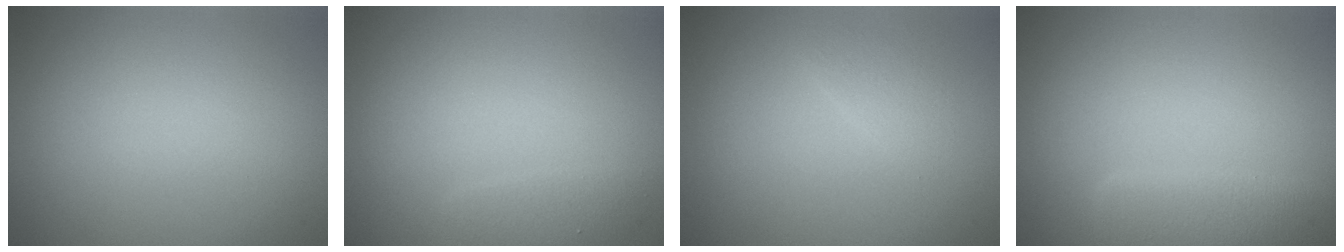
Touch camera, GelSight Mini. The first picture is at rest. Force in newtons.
{"total": 1.2, "press": 1.2, "slide": 0.1}
{"total": 1.0, "press": 1.0, "slide": 0.1}
{"total": 4.2, "press": 4.2, "slide": 0.2}